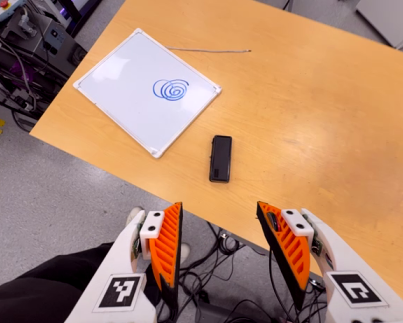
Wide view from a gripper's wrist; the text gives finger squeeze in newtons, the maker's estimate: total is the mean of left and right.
{"total": 0.0}